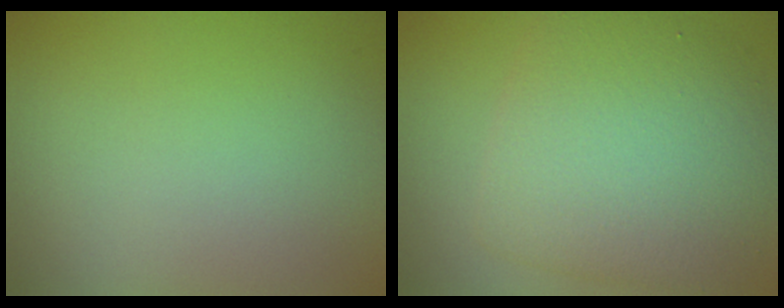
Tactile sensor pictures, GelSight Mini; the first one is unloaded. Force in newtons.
{"total": 7.5, "press": 7.5, "slide": 0.1}